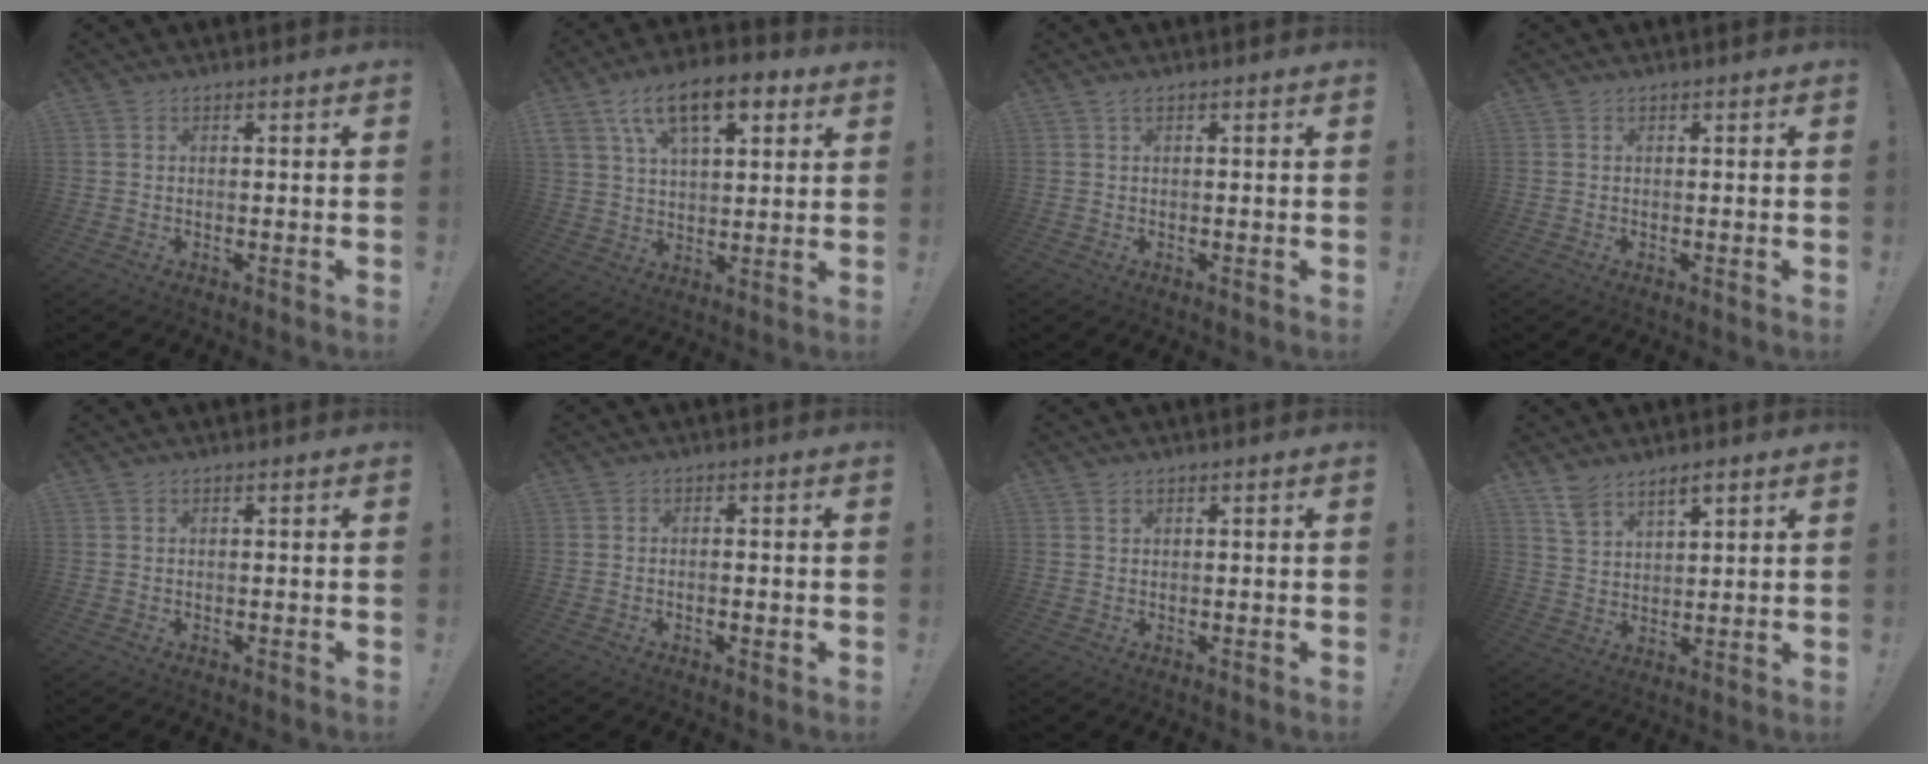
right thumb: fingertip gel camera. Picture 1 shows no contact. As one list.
[{"total": 15.1, "force": [7.6, 7.9, 10.4], "torque": [-0.174, -0.024, 0.135]}, {"total": 0.9, "force": [0.6, 0.1, 0.6], "torque": [-0.007, -0.001, 0.009]}, {"total": 0.0}, {"total": 0.0}, {"total": 1.9, "force": [-0.9, 0.7, 1.6], "torque": [-0.024, 0.003, -0.015]}, {"total": 0.8, "force": [0.5, 0.5, 0.3], "torque": [0.000, -0.001, 0.009]}, {"total": 6.6, "force": [5.1, 3.1, 2.8], "torque": [-0.046, -0.026, 0.095]}]